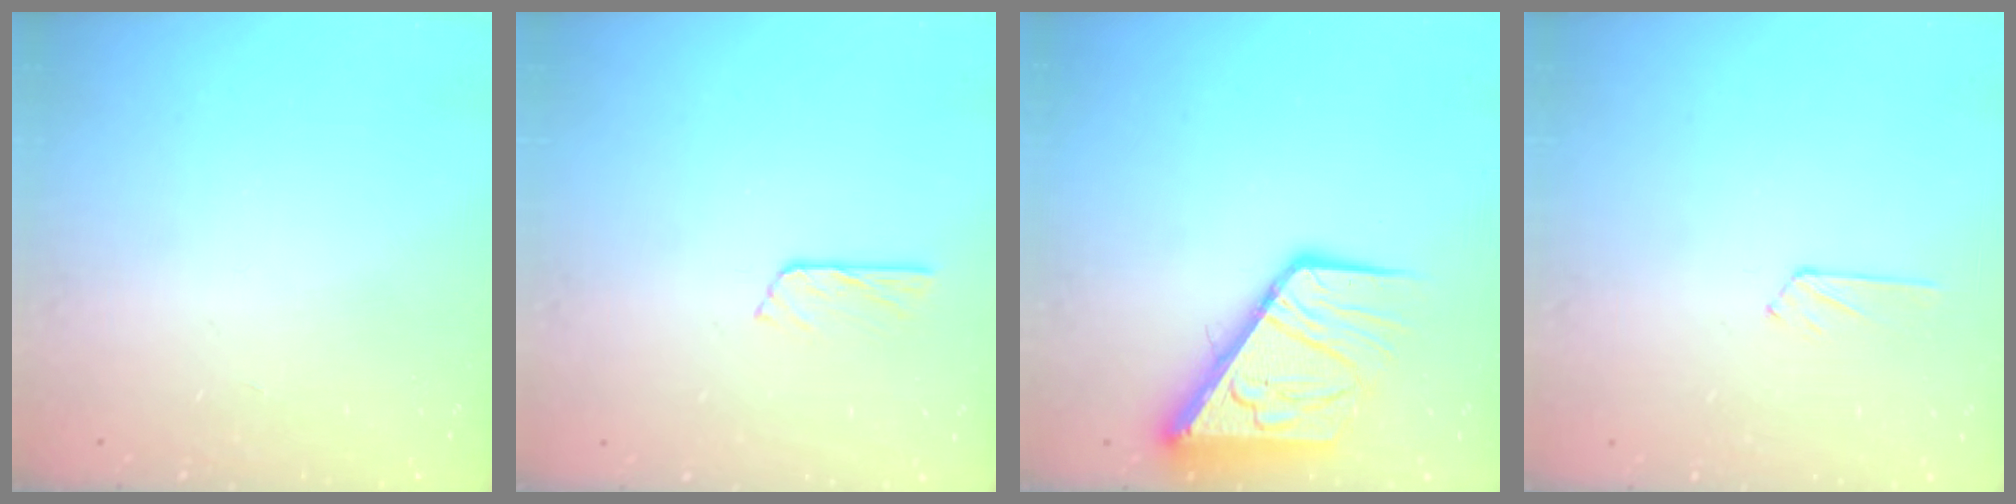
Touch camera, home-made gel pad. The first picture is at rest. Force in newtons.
{"total": 3.9, "press": 3.9, "slide": 0.4}
{"total": 12.7, "press": 12.6, "slide": 1.7}
{"total": 4.2, "press": 4.2, "slide": 0.5}